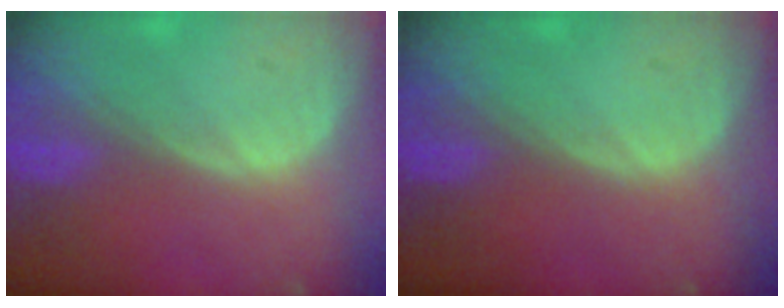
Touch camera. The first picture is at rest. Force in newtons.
{"total": 0.0}